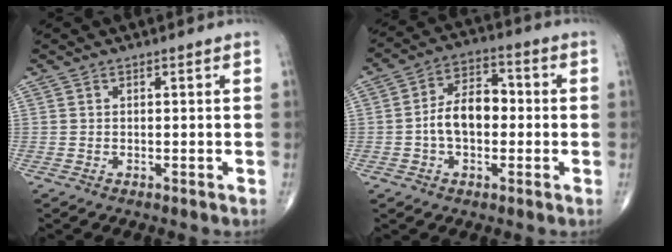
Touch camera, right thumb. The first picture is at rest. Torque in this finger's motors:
{"motor_torque": [1.29, 1.57, 0.76, -0.53, 0.04]}